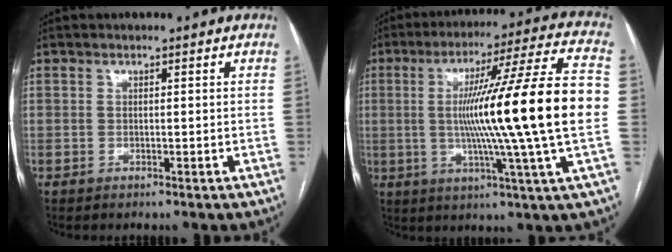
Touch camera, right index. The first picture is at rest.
{"total": 22.7, "force": [-0.5, -1.7, 22.6], "torque": [-0.336, 0.004, -0.025]}